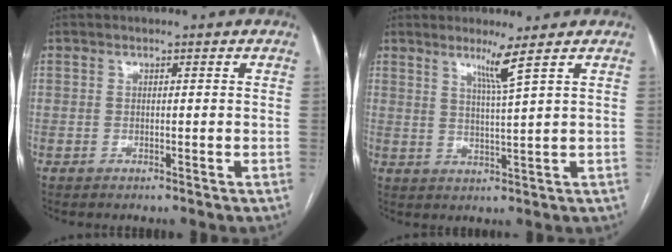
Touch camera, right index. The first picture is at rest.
{"total": 4.0, "force": [2.5, -1.6, 2.7], "torque": [-0.051, -0.016, 0.049]}